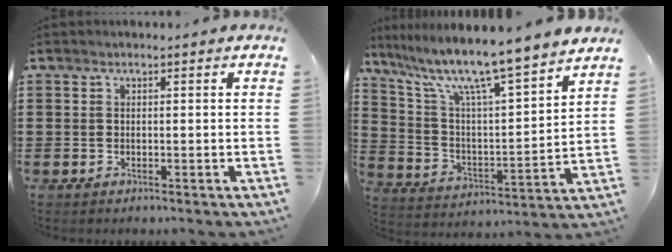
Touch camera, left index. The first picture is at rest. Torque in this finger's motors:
{"motor_torque": [2.14, 0.00, 0.88, 0.21]}